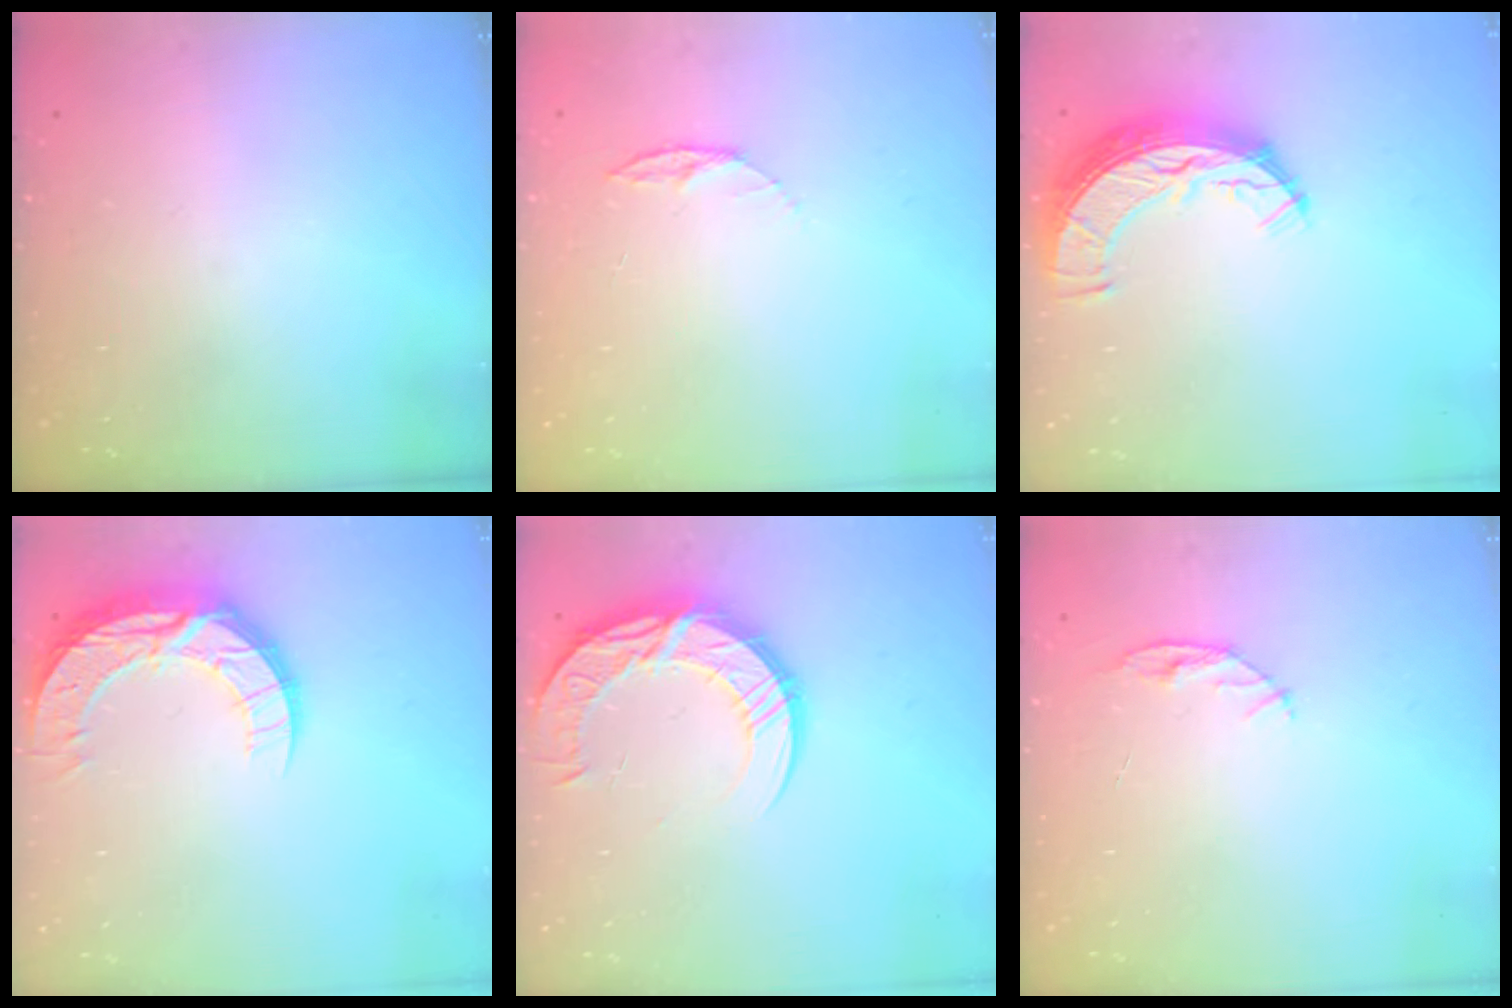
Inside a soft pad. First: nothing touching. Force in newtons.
{"total": 4.4, "press": 4.4, "slide": 0.5}
{"total": 9.6, "press": 9.6, "slide": 0.8}
{"total": 12.9, "press": 12.9, "slide": 1.1}
{"total": 18.4, "press": 18.4, "slide": 1.0}
{"total": 4.8, "press": 4.8, "slide": 0.5}